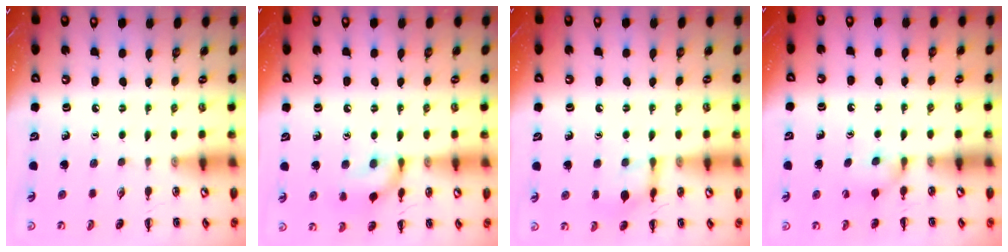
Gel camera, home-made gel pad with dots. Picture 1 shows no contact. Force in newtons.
{"total": 11.0, "press": 11.0, "slide": 0.6}
{"total": 9.1, "press": 9.1, "slide": 0.5}
{"total": 5.5, "press": 5.3, "slide": 1.3}